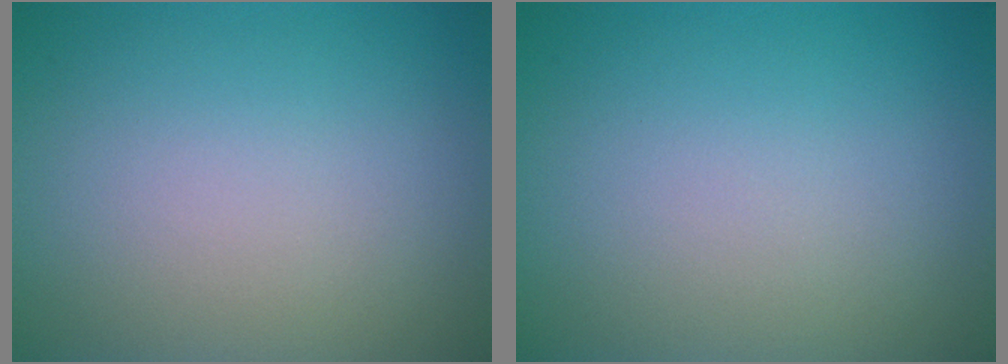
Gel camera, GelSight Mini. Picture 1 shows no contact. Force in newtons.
{"total": 0.0}